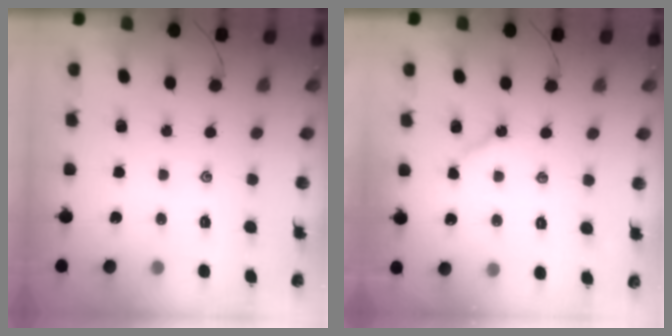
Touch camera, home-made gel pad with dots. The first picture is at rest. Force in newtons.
{"total": 4.4, "press": 4.3, "slide": 0.9}